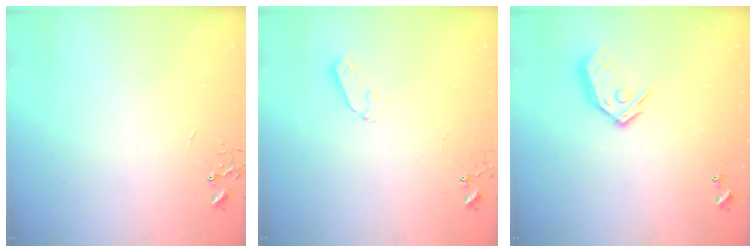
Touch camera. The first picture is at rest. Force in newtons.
{"total": 5.0, "press": 5.0, "slide": 0.4}
{"total": 12.2, "press": 12.1, "slide": 1.5}